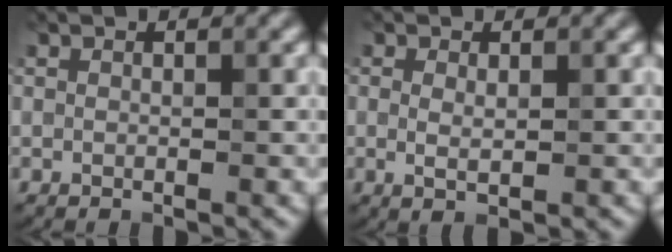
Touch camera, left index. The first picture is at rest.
{"total": 1.4, "force": [0.2, 0.5, 1.3], "torque": [-0.024, -0.002, 0.003]}